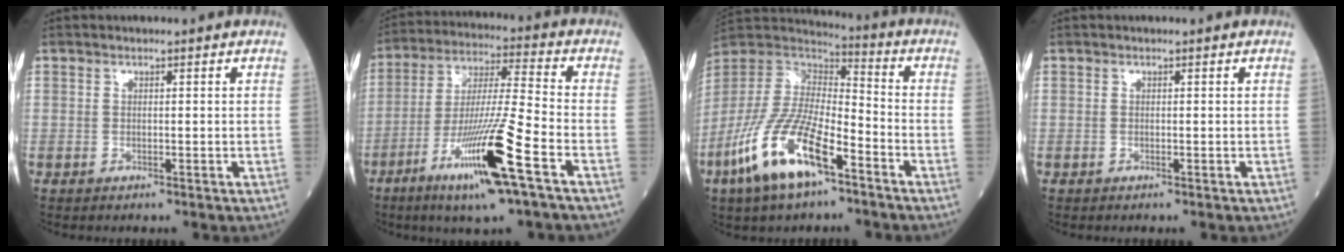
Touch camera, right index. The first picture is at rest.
{"total": 17.0, "force": [-8.0, 0.2, 15.0], "torque": [-0.311, -0.032, -0.148]}
{"total": 17.8, "force": [-9.2, 5.8, 14.1], "torque": [-0.312, -0.022, -0.174]}
{"total": 0.0}